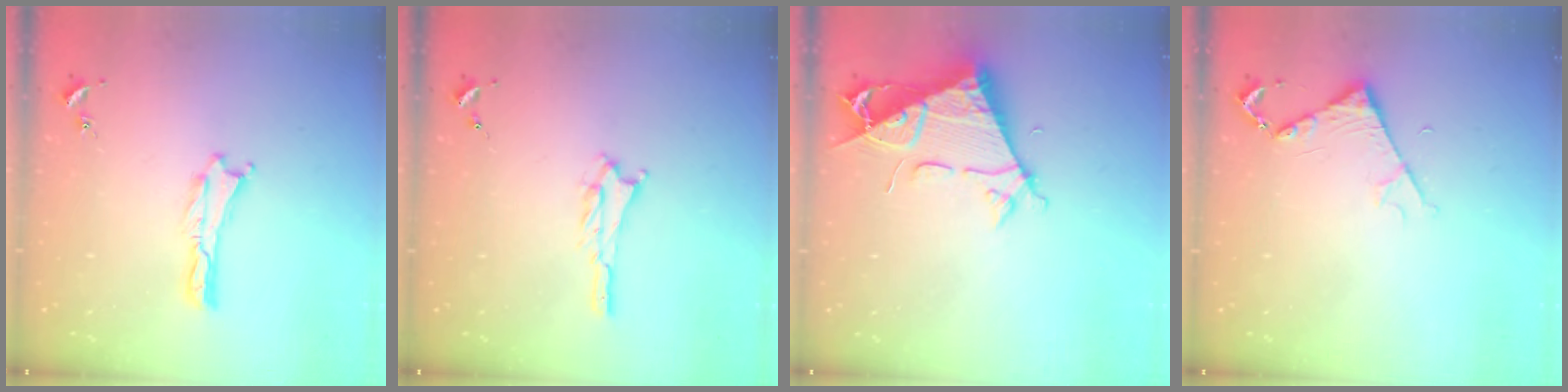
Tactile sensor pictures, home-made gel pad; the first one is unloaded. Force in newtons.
{"total": 1.5, "press": 1.5, "slide": 0.3}
{"total": 7.6, "press": 7.5, "slide": 0.9}
{"total": 4.4, "press": 4.4, "slide": 0.5}